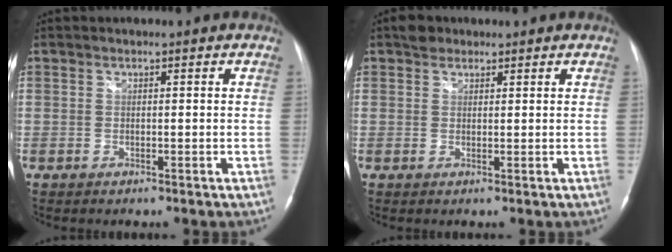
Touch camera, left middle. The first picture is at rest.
{"total": 2.1, "force": [1.5, 1.4, 0.5], "torque": [-0.008, 0.007, 0.021]}